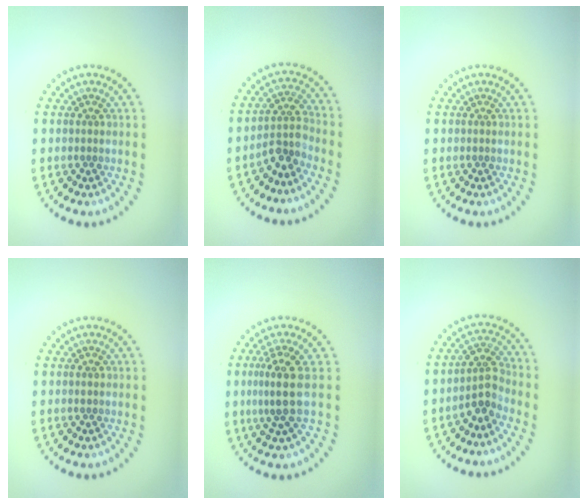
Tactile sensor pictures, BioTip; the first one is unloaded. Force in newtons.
{"total": 2.7, "press": 2.0, "slide": 1.7}
{"total": 0.0}
{"total": 0.6, "press": 0.6, "slide": 0.0}
{"total": 3.0, "press": 2.5, "slide": 1.7}
{"total": 2.8, "press": 2.1, "slide": 1.9}